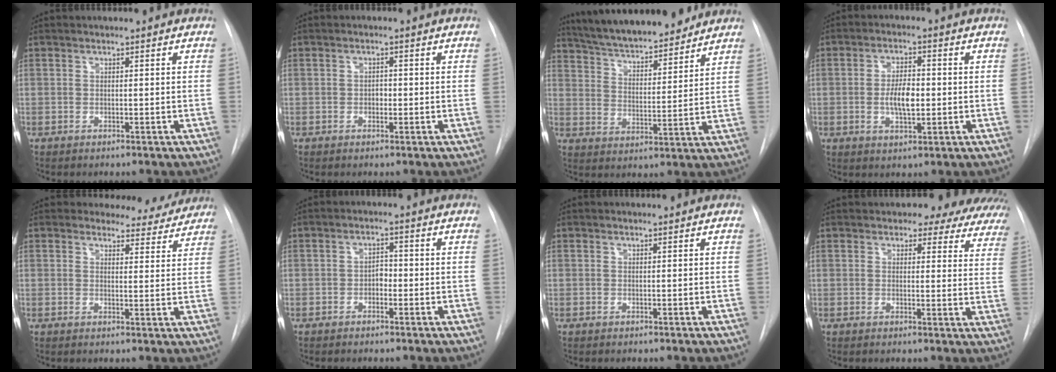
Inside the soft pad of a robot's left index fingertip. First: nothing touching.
{"total": 1.6, "force": [-1.1, 0.8, 0.7], "torque": [-0.009, -0.003, -0.017]}
{"total": 17.1, "force": [15.0, 3.2, 7.4], "torque": [-0.123, 0.006, 0.234]}
{"total": 5.6, "force": [-1.4, 2.1, 5.0], "torque": [-0.095, -0.004, -0.020]}
{"total": 6.3, "force": [5.8, 2.5, -0.2], "torque": [0.025, -0.022, 0.050]}
{"total": 2.3, "force": [-1.5, 1.2, 1.2], "torque": [-0.013, 0.002, -0.025]}
{"total": 0.7, "force": [-0.7, -0.1, -0.1], "torque": [0.002, -0.007, -0.009]}
{"total": 14.4, "force": [13.0, 5.1, 3.5], "torque": [-0.015, -0.047, 0.118]}